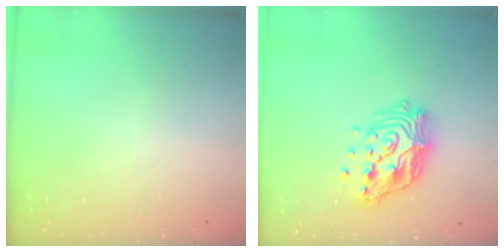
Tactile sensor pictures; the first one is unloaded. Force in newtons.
{"total": 15.9, "press": 15.8, "slide": 1.5}